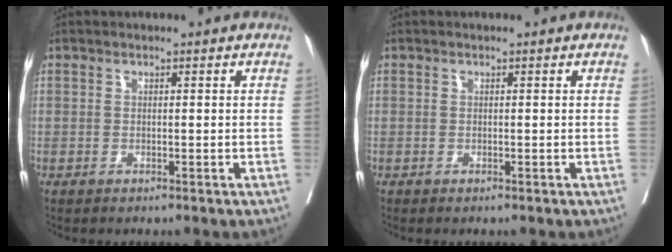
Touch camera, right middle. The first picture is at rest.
{"total": 0.0}